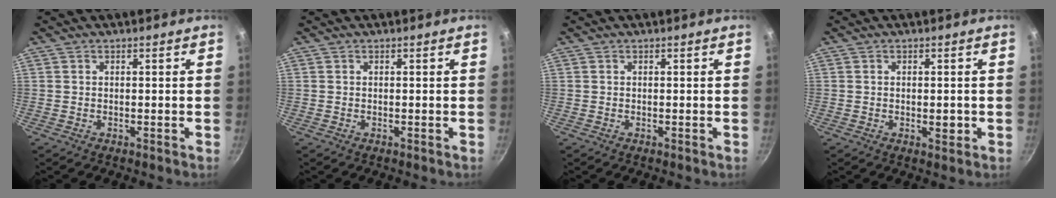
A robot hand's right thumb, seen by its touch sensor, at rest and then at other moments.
{"total": 0.0}
{"total": 0.0}
{"total": 2.0, "force": [-0.3, 0.9, 1.7], "torque": [-0.023, -0.003, -0.003]}